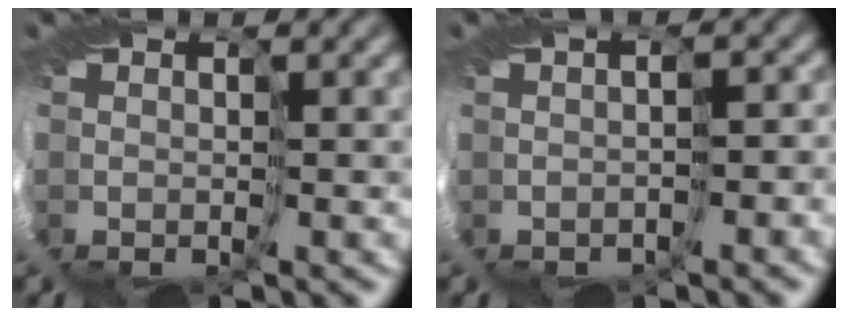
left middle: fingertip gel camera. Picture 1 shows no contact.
{"total": 2.6, "force": [-1.2, 1.6, 1.7], "torque": [-0.013, -0.006, 0.004]}